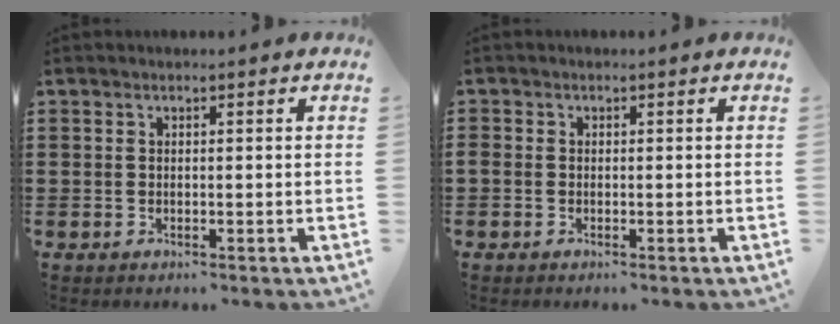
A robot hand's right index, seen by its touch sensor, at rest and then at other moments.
{"total": 0.7, "force": [-0.4, 0.5, 0.2], "torque": [-0.004, 0.001, -0.008]}